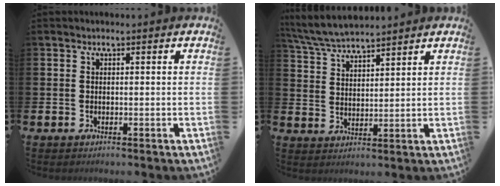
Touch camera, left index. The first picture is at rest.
{"total": 5.7, "force": [5.5, 0.6, 1.3], "torque": [-0.045, -0.023, 0.101]}